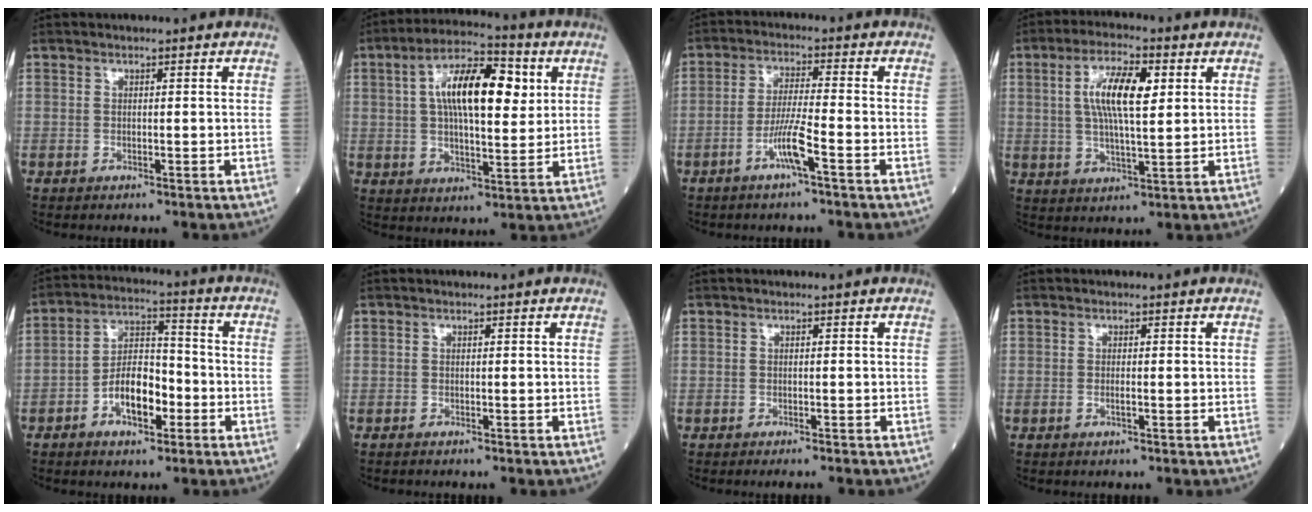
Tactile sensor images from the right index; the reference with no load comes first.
{"total": 13.6, "force": [3.6, 4.7, 12.3], "torque": [-0.217, 0.027, 0.055]}
{"total": 5.5, "force": [-2.8, -0.3, 4.8], "torque": [-0.096, 0.000, -0.057]}
{"total": 9.5, "force": [2.4, 2.3, 8.9], "torque": [-0.170, 0.010, 0.044]}
{"total": 8.8, "force": [-3.5, 3.9, 7.0], "torque": [-0.131, 0.018, -0.064]}
{"total": 0.6, "force": [-0.5, 0.0, 0.2], "torque": [-0.004, -0.001, -0.011]}
{"total": 2.2, "force": [-1.9, 0.1, 1.0], "torque": [-0.012, -0.004, -0.025]}
{"total": 0.8, "force": [-0.3, 0.1, 0.7], "torque": [-0.016, 0.000, -0.006]}